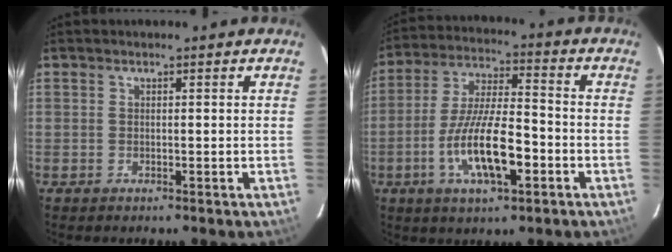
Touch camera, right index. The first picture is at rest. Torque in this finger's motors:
{"motor_torque": [0.60, -0.16, 0.87, 0.21]}